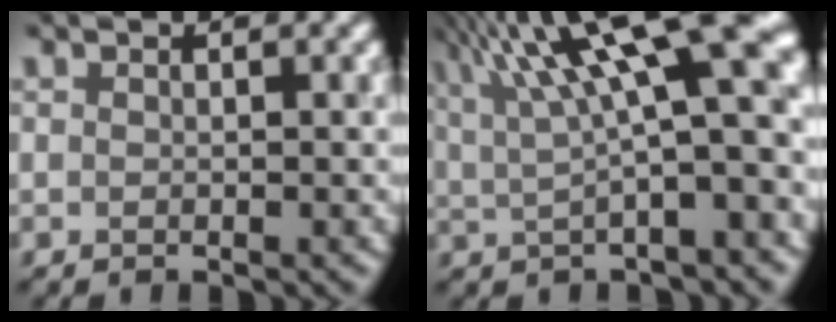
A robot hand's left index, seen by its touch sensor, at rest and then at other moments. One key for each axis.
{"total": 14.4, "fx": 5.5, "fy": 3.8, "fz": 12.7, "tx": -0.192, "ty": 0.016, "tz": 0.090}